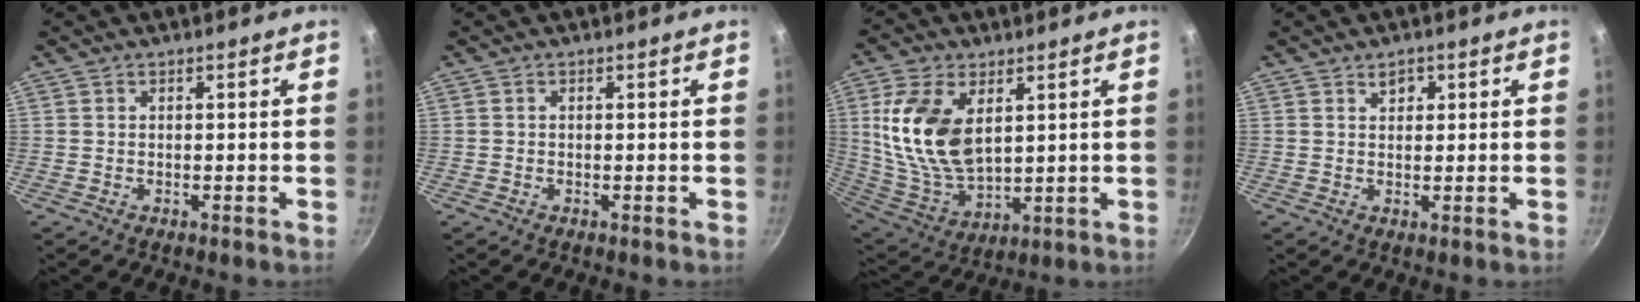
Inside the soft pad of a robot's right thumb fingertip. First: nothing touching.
{"total": 0.0}
{"total": 16.9, "force": [4.5, 9.8, 13.0], "torque": [-0.244, -0.029, 0.101]}
{"total": 2.3, "force": [1.1, 1.6, 1.1], "torque": [-0.003, -0.005, 0.017]}